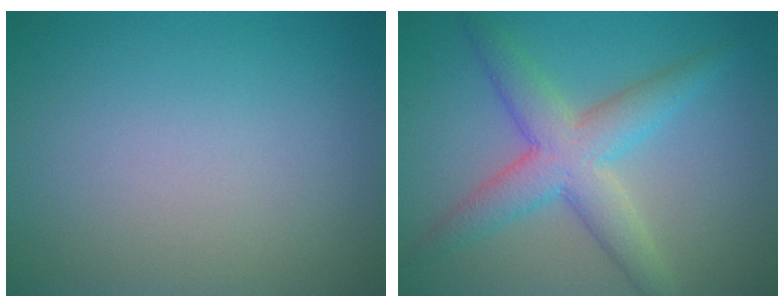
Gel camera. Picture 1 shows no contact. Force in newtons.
{"total": 5.4, "press": 5.4, "slide": 0.3}